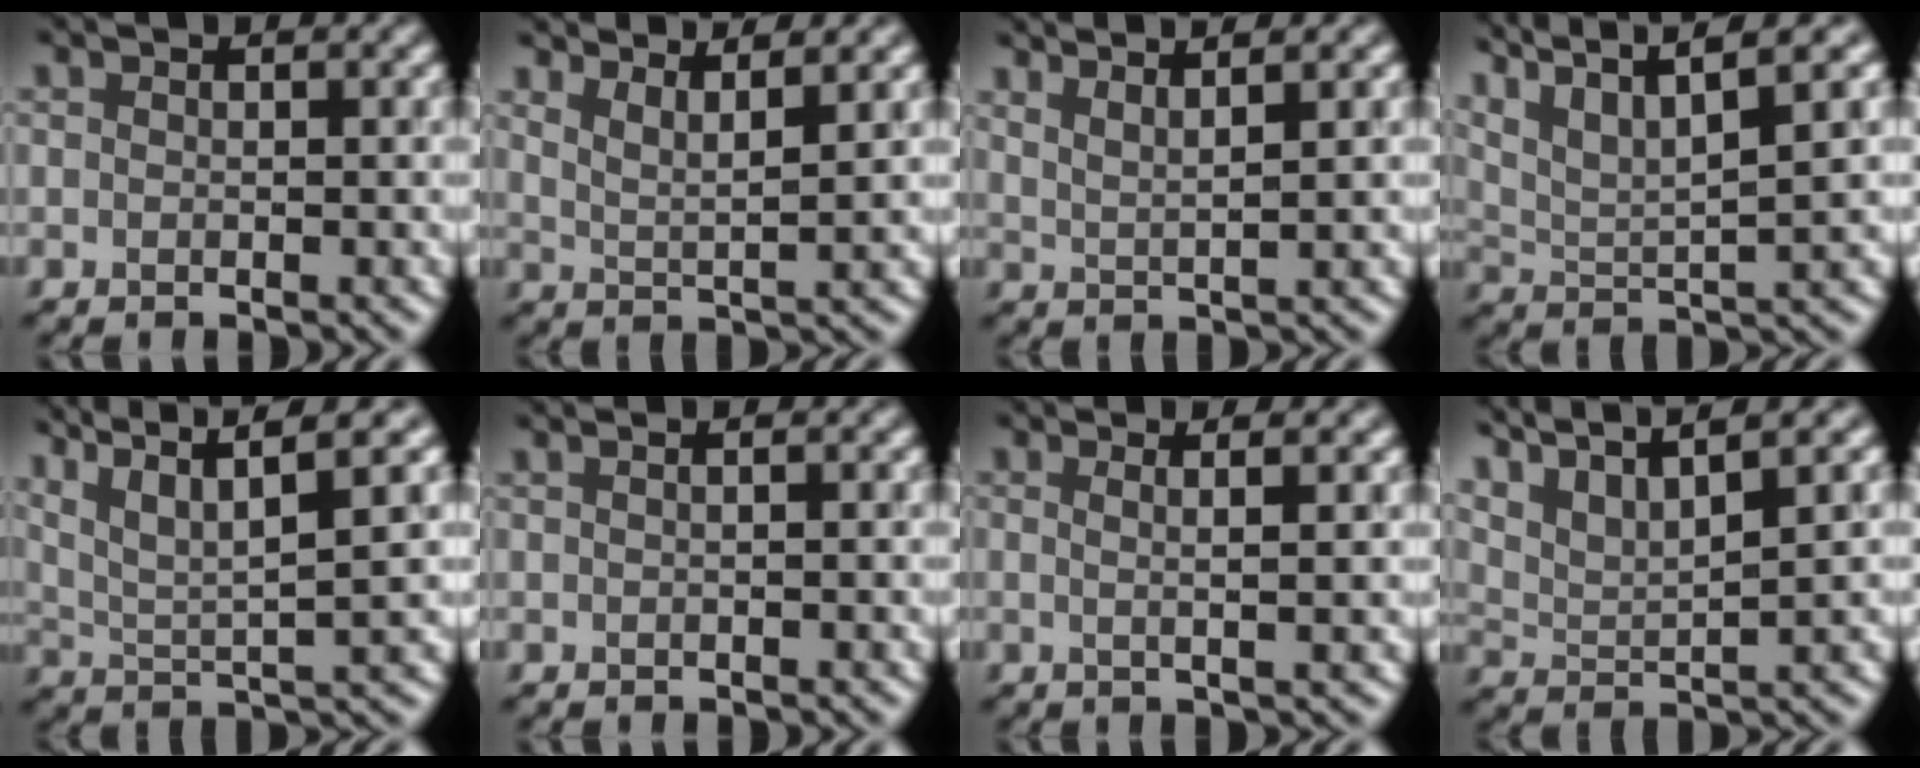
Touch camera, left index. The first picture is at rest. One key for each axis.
{"total": 3.2, "fx": 2.8, "fy": 0.3, "fz": 1.6, "tx": -0.024, "ty": 0.004, "tz": 0.060}
{"total": 3.8, "fx": 3.1, "fy": 0.7, "fz": 2.1, "tx": -0.018, "ty": 0.020, "tz": 0.034}
{"total": 9.4, "fx": 6.6, "fy": 2.1, "fz": 6.3, "tx": -0.127, "ty": 0.028, "tz": 0.113}
{"total": 8.1, "fx": 4.8, "fy": 1.6, "fz": 6.3, "tx": -0.119, "ty": 0.023, "tz": 0.100}
{"total": 1.7, "fx": 0.6, "fy": 1.0, "fz": 1.2, "tx": 0.005, "ty": 0.010, "tz": -0.017}
{"total": 3.1, "fx": 1.0, "fy": 0.9, "fz": 2.8, "tx": -0.029, "ty": 0.016, "tz": -0.007}
{"total": 8.4, "fx": 6.8, "fy": 1.4, "fz": 4.8, "tx": -0.101, "ty": 0.030, "tz": 0.107}